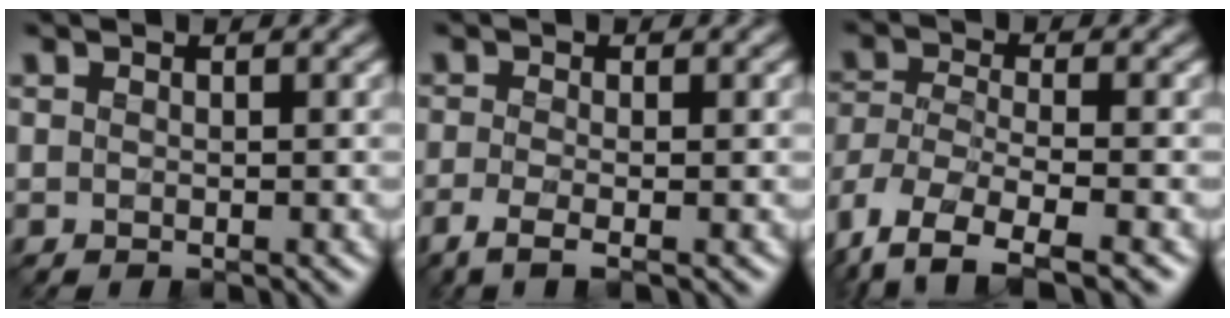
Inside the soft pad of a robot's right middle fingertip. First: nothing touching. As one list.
[{"total": 2.7, "force": [-1.4, 0.7, 2.2], "torque": [-0.044, -0.015, -0.034]}, {"total": 7.8, "force": [-5.4, 2.5, 5.0], "torque": [-0.107, -0.021, -0.107]}]